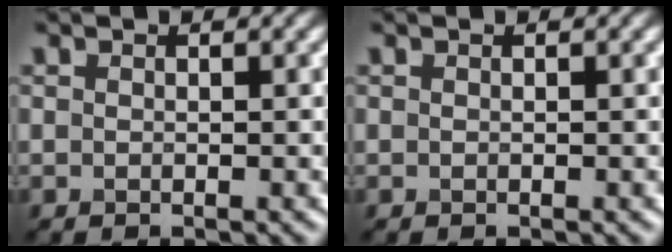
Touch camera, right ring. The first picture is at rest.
{"total": 0.0}